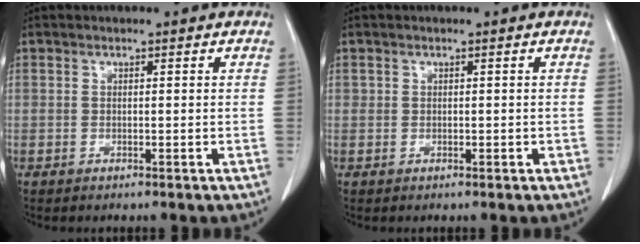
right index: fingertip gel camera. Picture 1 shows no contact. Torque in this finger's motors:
{"motor_torque": [-0.14, 0.33, 0.02, 0.01]}